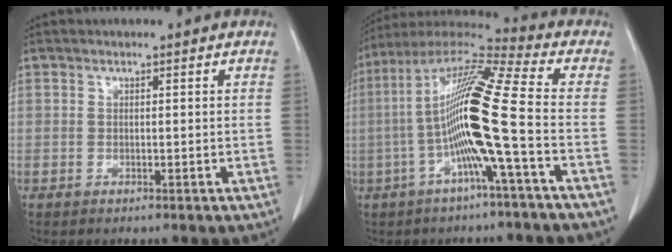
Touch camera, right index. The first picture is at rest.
{"total": 15.4, "force": [-2.8, -0.9, 15.1], "torque": [-0.287, 0.015, -0.067]}